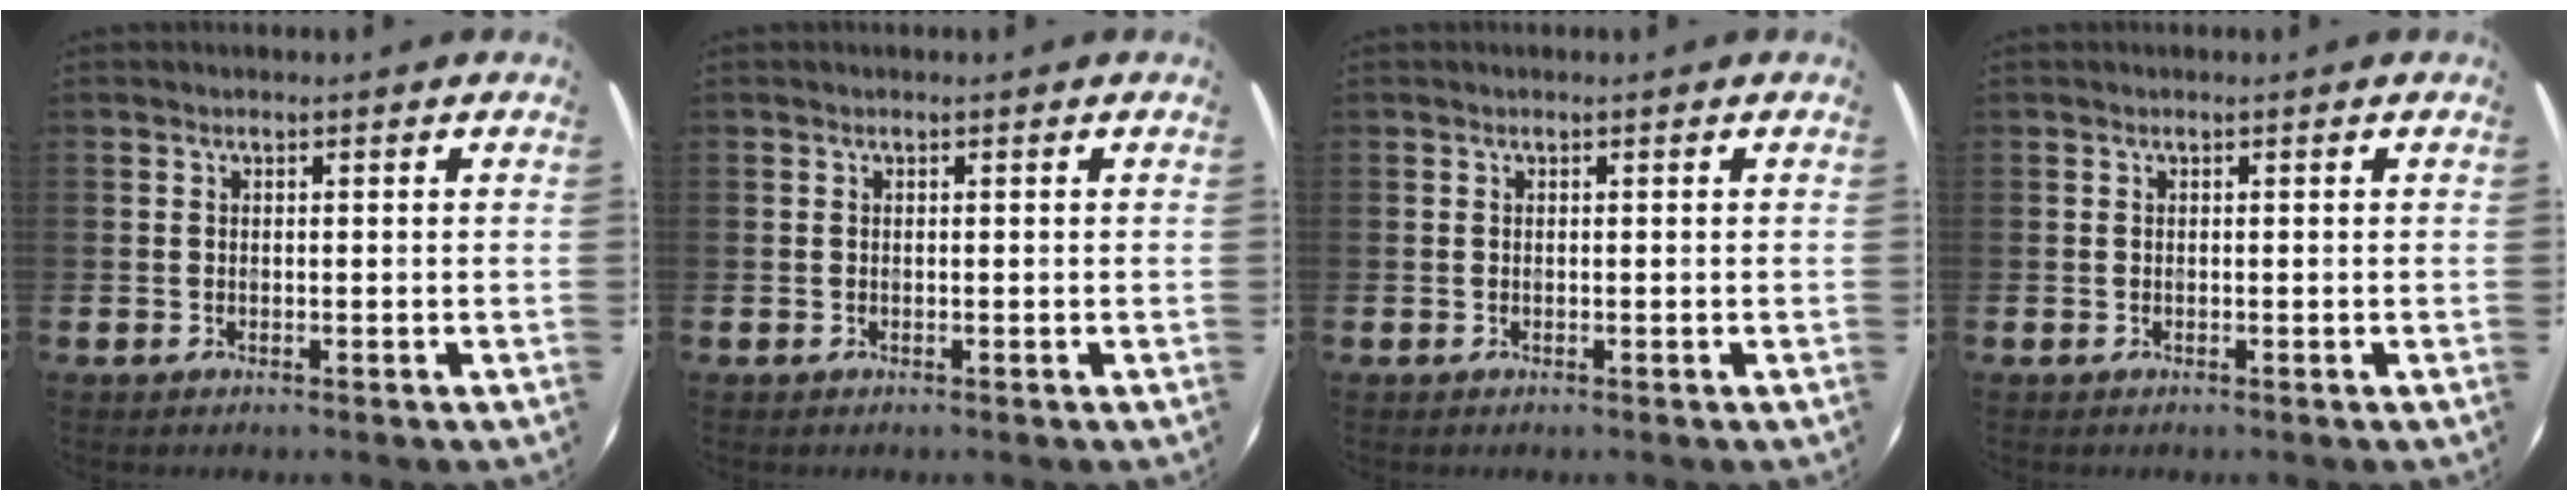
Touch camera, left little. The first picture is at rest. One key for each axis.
{"total": 0.0}
{"total": 0.0}
{"total": 0.0}